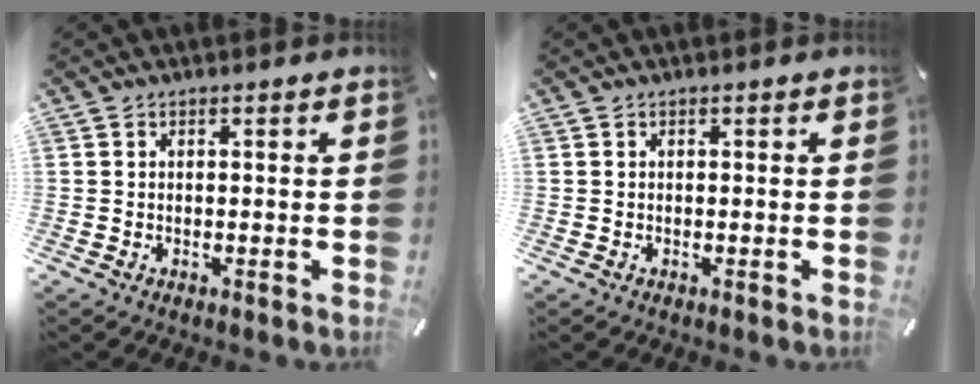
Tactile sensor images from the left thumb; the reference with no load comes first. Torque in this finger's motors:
{"motor_torque": [0.00, 0.00, -0.01, 0.06, 0.00]}